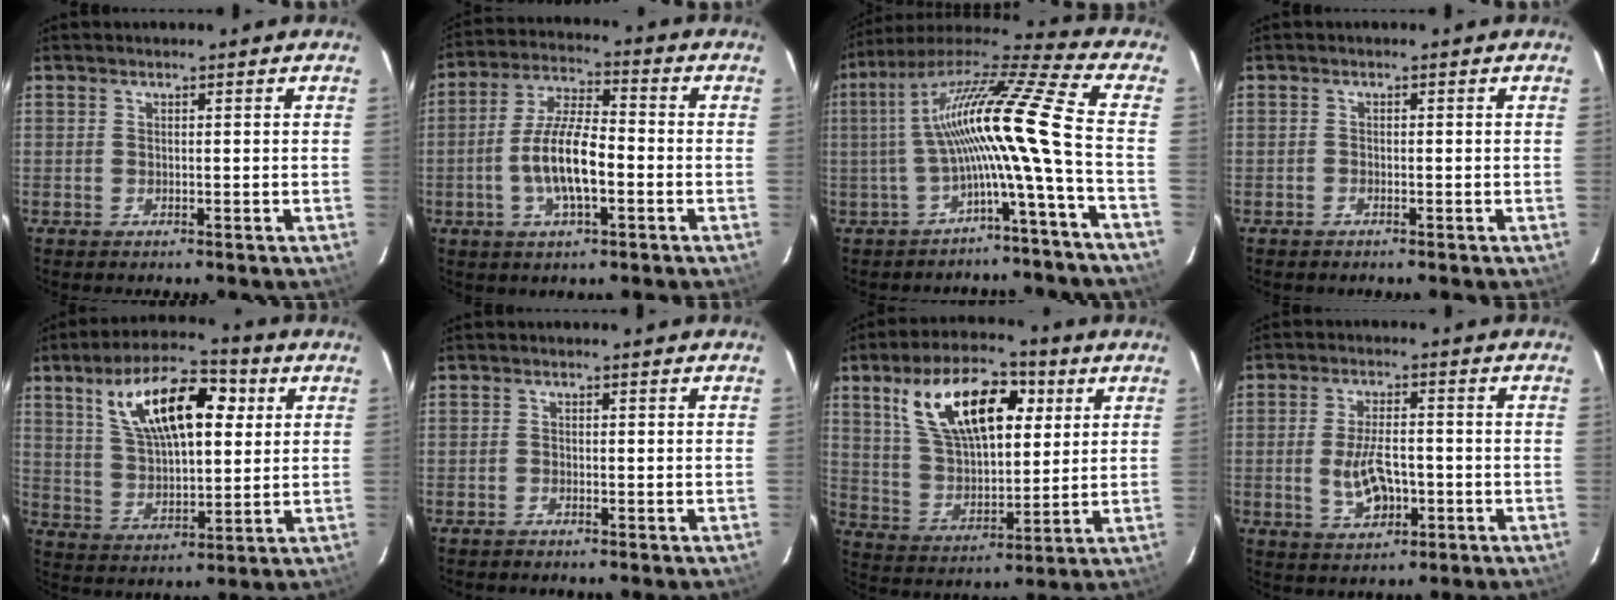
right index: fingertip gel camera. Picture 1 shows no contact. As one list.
[{"total": 10.7, "force": [-2.9, 3.5, 9.7], "torque": [-0.196, 0.003, -0.054]}, {"total": 16.1, "force": [-3.1, -1.3, 15.7], "torque": [-0.270, 0.004, -0.065]}, {"total": 0.7, "force": [-0.6, 0.4, 0.0], "torque": [-0.002, 0.003, -0.011]}, {"total": 16.5, "force": [6.1, 7.2, 13.5], "torque": [-0.237, 0.031, 0.110]}, {"total": 0.8, "force": [-0.7, 0.3, 0.0], "torque": [-0.002, 0.004, -0.014]}, {"total": 18.2, "force": [7.3, 8.8, 14.2], "torque": [-0.253, 0.032, 0.136]}, {"total": 7.6, "force": [-1.9, 3.9, 6.3], "torque": [-0.128, -0.003, -0.026]}]